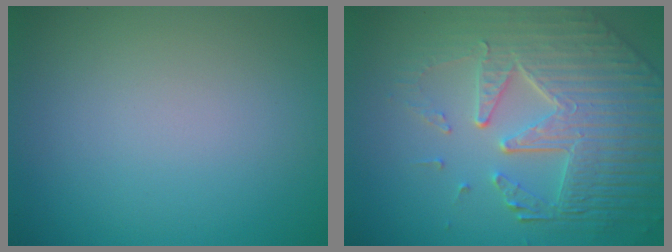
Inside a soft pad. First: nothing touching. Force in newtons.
{"total": 8.4, "press": 5.8, "slide": 6.1}